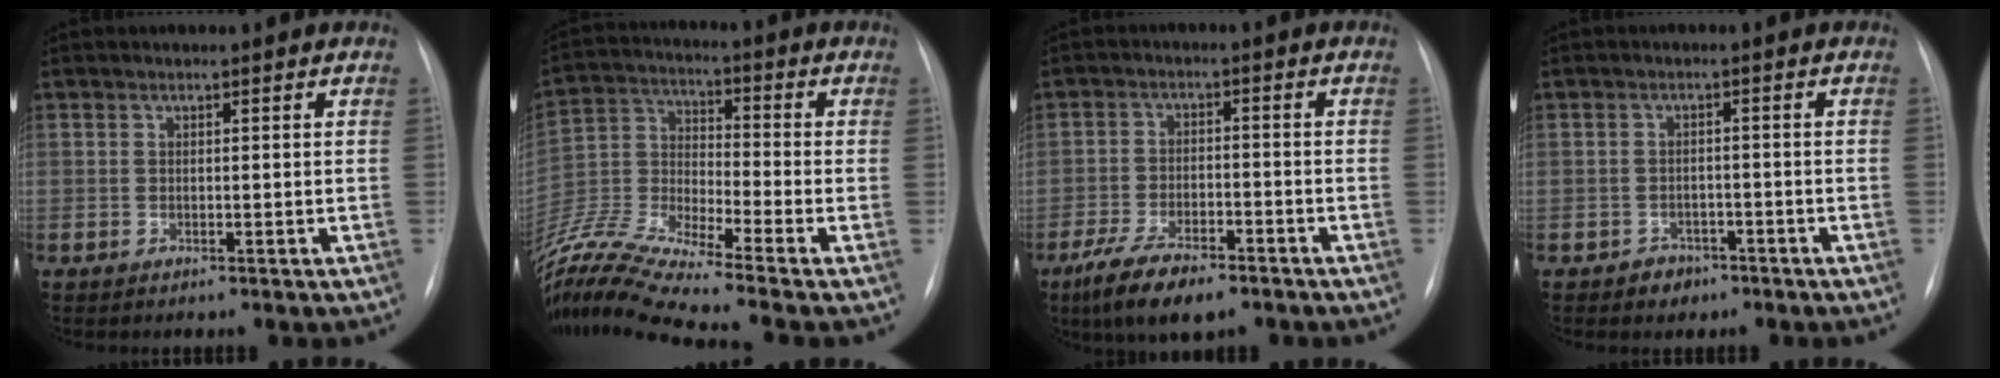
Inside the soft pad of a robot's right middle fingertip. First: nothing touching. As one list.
[{"total": 15.9, "force": [-14.4, -1.8, 6.6], "torque": [-0.142, 0.003, -0.272]}, {"total": 9.3, "force": [-6.6, 3.0, 5.9], "torque": [-0.109, -0.012, -0.110]}, {"total": 2.8, "force": [-1.8, 2.1, 0.5], "torque": [-0.005, 0.010, -0.021]}]